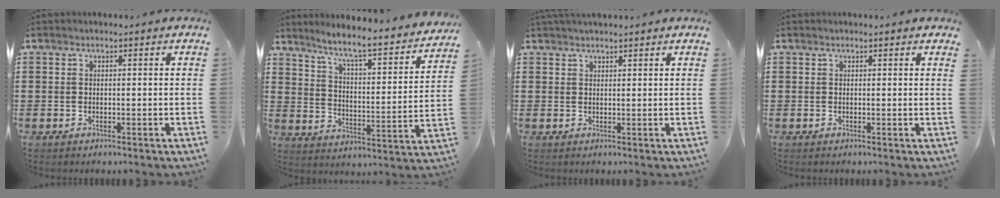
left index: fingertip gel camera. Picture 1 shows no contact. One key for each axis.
{"total": 5.7, "fx": 4.8, "fy": -0.2, "fz": 3.0, "tx": -0.071, "ty": -0.047, "tz": 0.069}
{"total": 1.4, "fx": 1.3, "fy": 0.3, "fz": 0.0, "tx": -0.003, "ty": 0.002, "tz": 0.026}
{"total": 0.0}